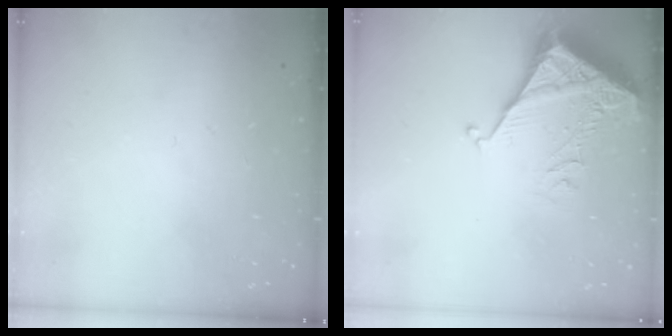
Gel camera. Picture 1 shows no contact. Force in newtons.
{"total": 5.4, "press": 5.4, "slide": 0.7}